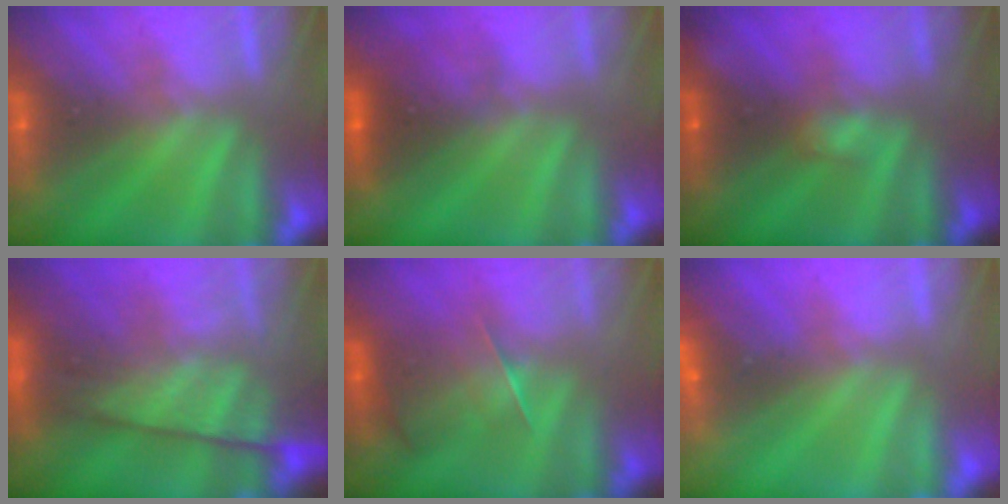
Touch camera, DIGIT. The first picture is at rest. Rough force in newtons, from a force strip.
{"total": 2.9}
{"total": 1.8}
{"total": 9.4}
{"total": 2.1}
{"total": 2.4}